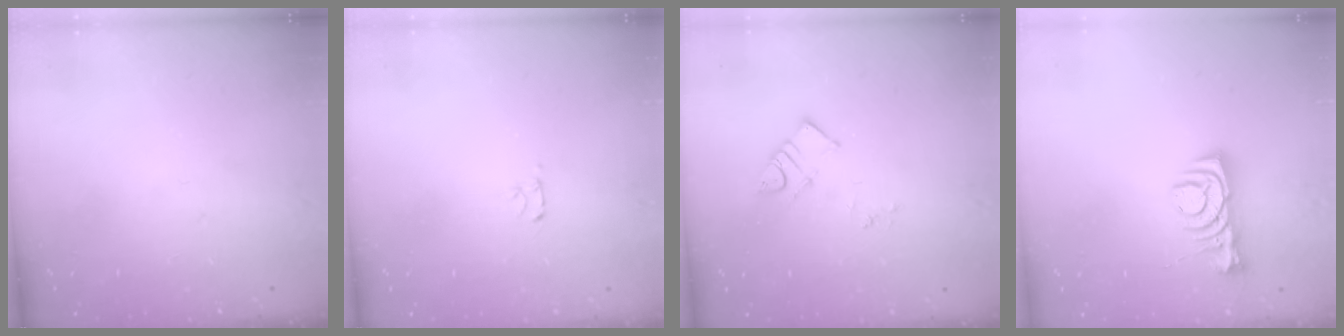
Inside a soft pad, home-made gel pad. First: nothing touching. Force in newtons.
{"total": 2.5, "press": 2.4, "slide": 0.3}
{"total": 3.4, "press": 3.4, "slide": 0.2}
{"total": 7.0, "press": 7.0, "slide": 0.8}